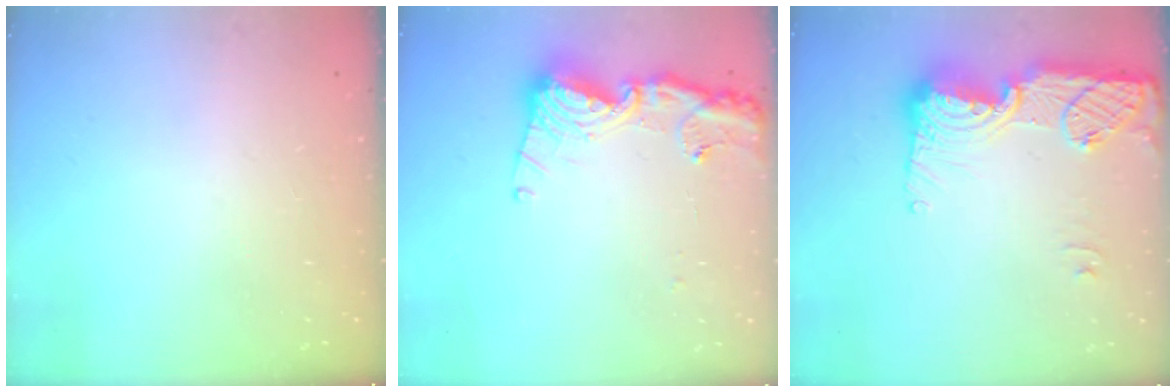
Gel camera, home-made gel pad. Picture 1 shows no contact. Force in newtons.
{"total": 14.4, "press": 14.3, "slide": 1.9}
{"total": 16.5, "press": 16.5, "slide": 1.1}